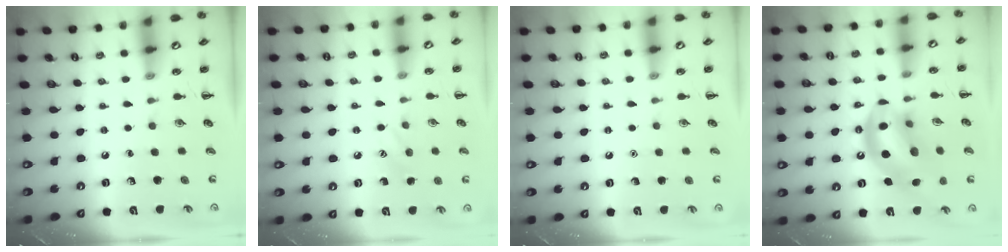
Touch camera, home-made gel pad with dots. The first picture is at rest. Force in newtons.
{"total": 6.9, "press": 6.7, "slide": 1.8}
{"total": 1.6, "press": 1.6, "slide": 0.1}
{"total": 16.6, "press": 16.2, "slide": 3.6}